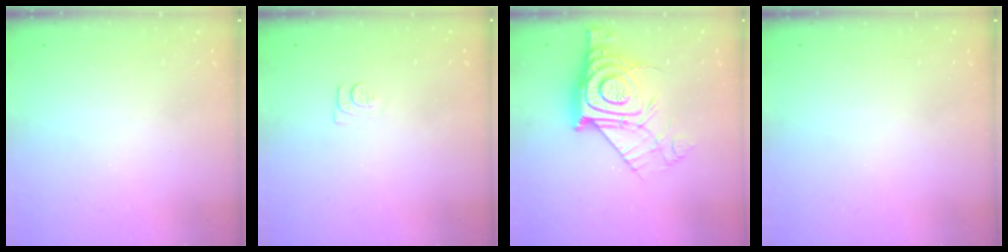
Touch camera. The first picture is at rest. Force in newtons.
{"total": 5.9, "press": 5.8, "slide": 0.7}
{"total": 16.2, "press": 16.1, "slide": 1.3}
{"total": 0.0}